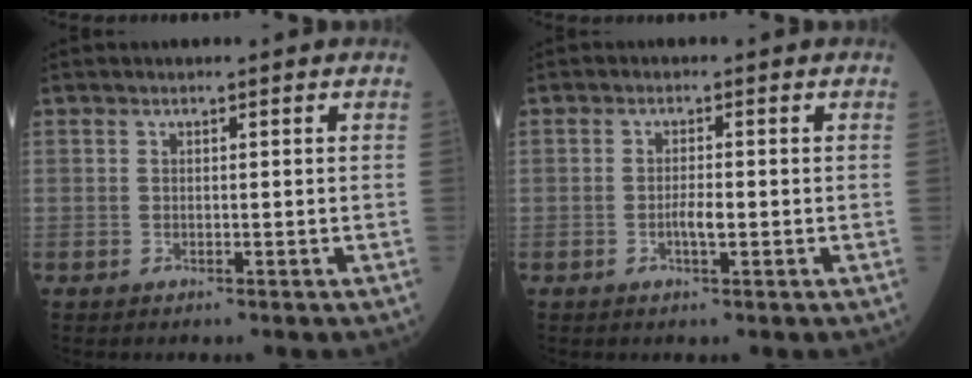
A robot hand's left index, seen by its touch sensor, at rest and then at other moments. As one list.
[{"total": 2.0, "force": [-0.5, 0.5, 1.9], "torque": [-0.038, 0.001, -0.009]}]